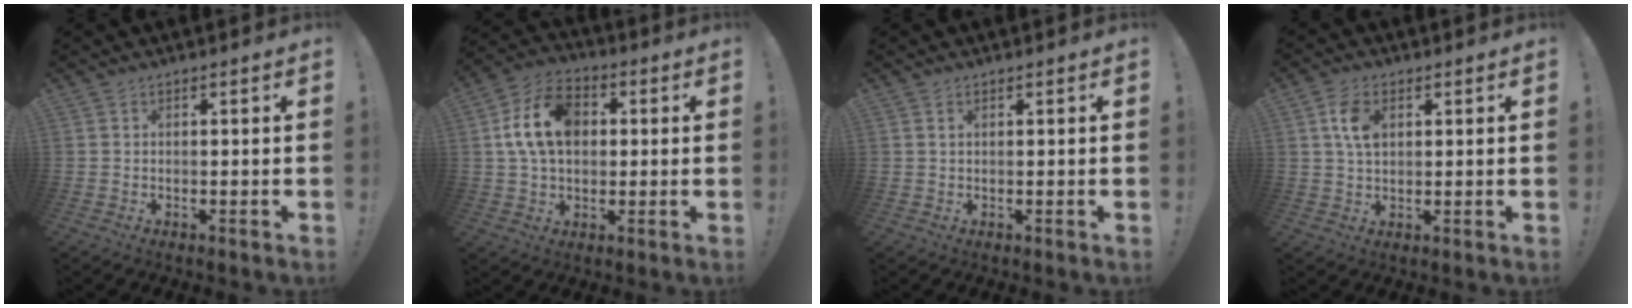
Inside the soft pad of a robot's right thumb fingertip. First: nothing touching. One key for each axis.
{"total": 14.7, "fx": 2.7, "fy": 10.5, "fz": 10.0, "tx": -0.176, "ty": 0.010, "tz": 0.055}
{"total": 0.9, "fx": 0.5, "fy": 0.3, "fz": 0.6, "tx": -0.010, "ty": -0.001, "tz": 0.009}
{"total": 7.2, "fx": 2.2, "fy": 4.5, "fz": 5.2, "tx": -0.099, "ty": 0.003, "tz": 0.040}